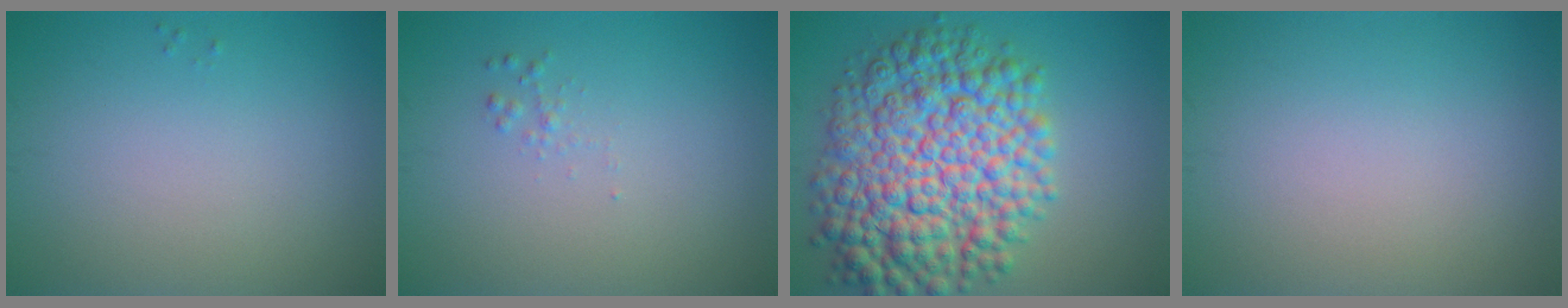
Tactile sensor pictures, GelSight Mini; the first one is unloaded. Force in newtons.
{"total": 0.6, "press": 0.6, "slide": 0.0}
{"total": 12.6, "press": 12.6, "slide": 0.3}
{"total": 0.0}